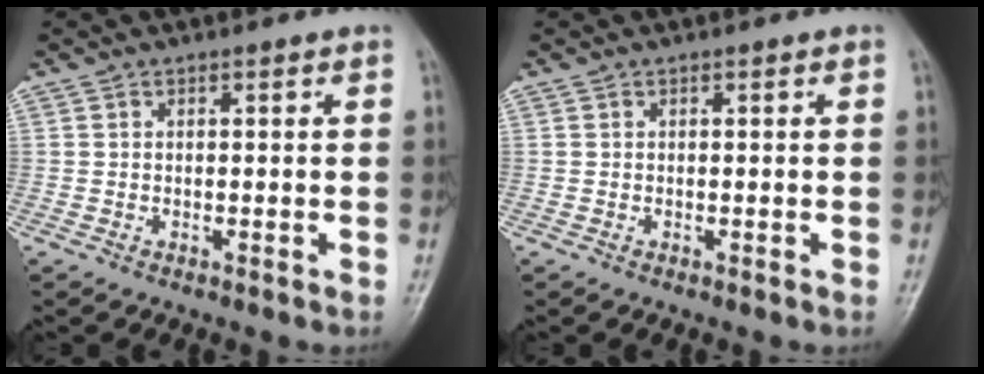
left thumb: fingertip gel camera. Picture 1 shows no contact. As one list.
[{"total": 0.0}]